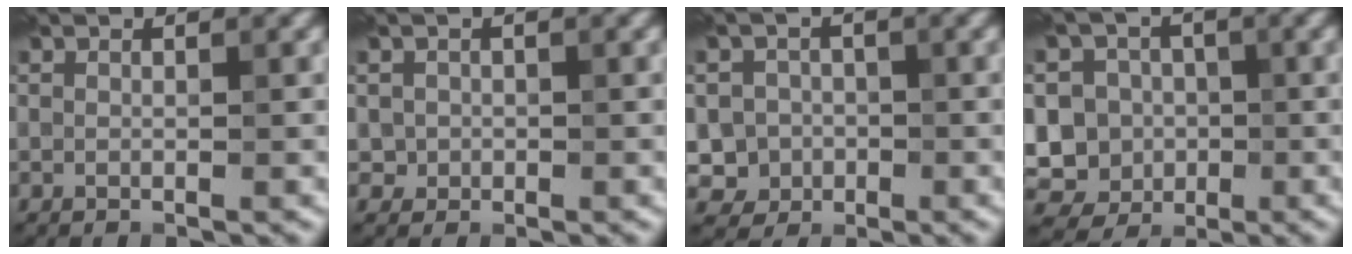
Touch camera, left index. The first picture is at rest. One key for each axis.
{"total": 1.2, "fx": 0.0, "fy": 1.2, "fz": 0.0, "tx": 0.013, "ty": -0.003, "tz": 0.000}
{"total": 4.1, "fx": -1.0, "fy": 4.0, "fz": 0.7, "tx": 0.019, "ty": 0.005, "tz": -0.035}
{"total": 10.4, "fx": -1.1, "fy": 9.9, "fz": 3.2, "tx": -0.078, "ty": 0.025, "tz": -0.050}